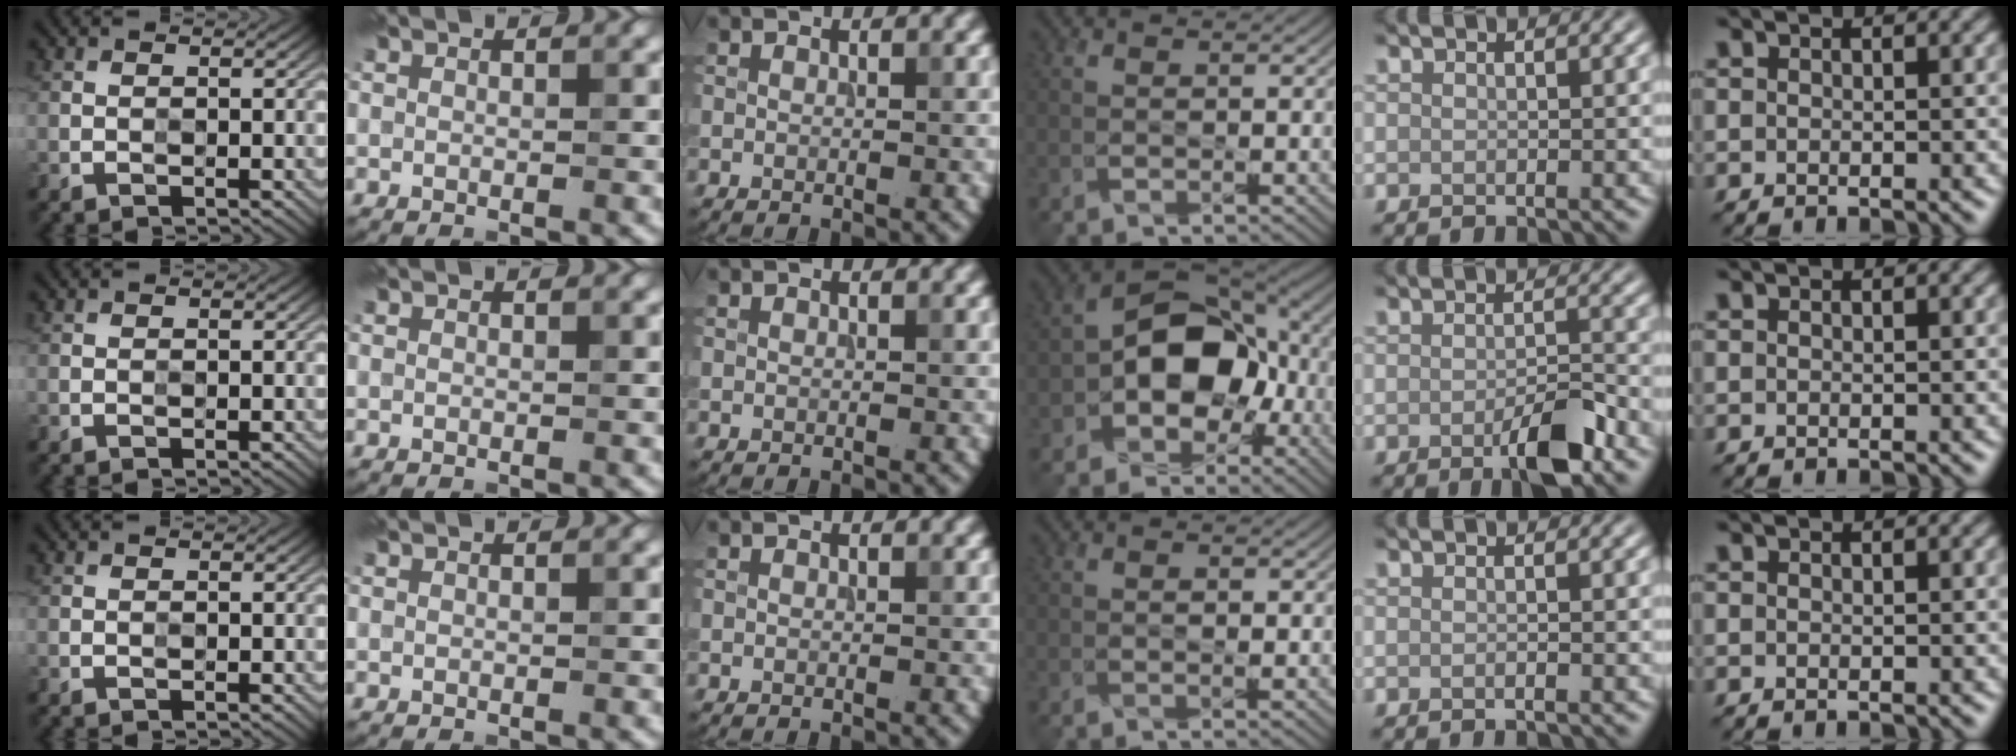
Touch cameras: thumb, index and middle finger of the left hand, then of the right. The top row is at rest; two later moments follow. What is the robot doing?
{"motion": "press", "object": "stopwatch"}